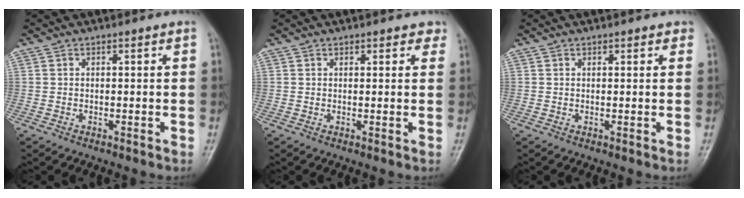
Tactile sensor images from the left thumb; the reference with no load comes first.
{"total": 2.3, "force": [1.7, 1.1, 1.1], "torque": [0.009, -0.003, 0.014]}
{"total": 1.3, "force": [0.9, 0.6, 0.7], "torque": [-0.004, -0.002, 0.008]}